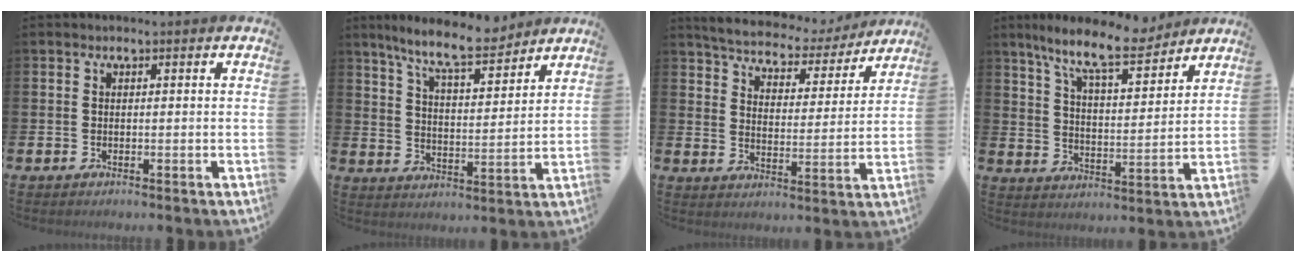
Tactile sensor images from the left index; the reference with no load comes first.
{"total": 9.0, "force": [8.1, 1.5, 3.8], "torque": [-0.094, -0.036, 0.145]}
{"total": 5.9, "force": [5.7, 1.4, 0.7], "torque": [-0.039, -0.046, 0.094]}
{"total": 10.7, "force": [9.1, 2.3, 5.1], "torque": [-0.117, -0.046, 0.159]}